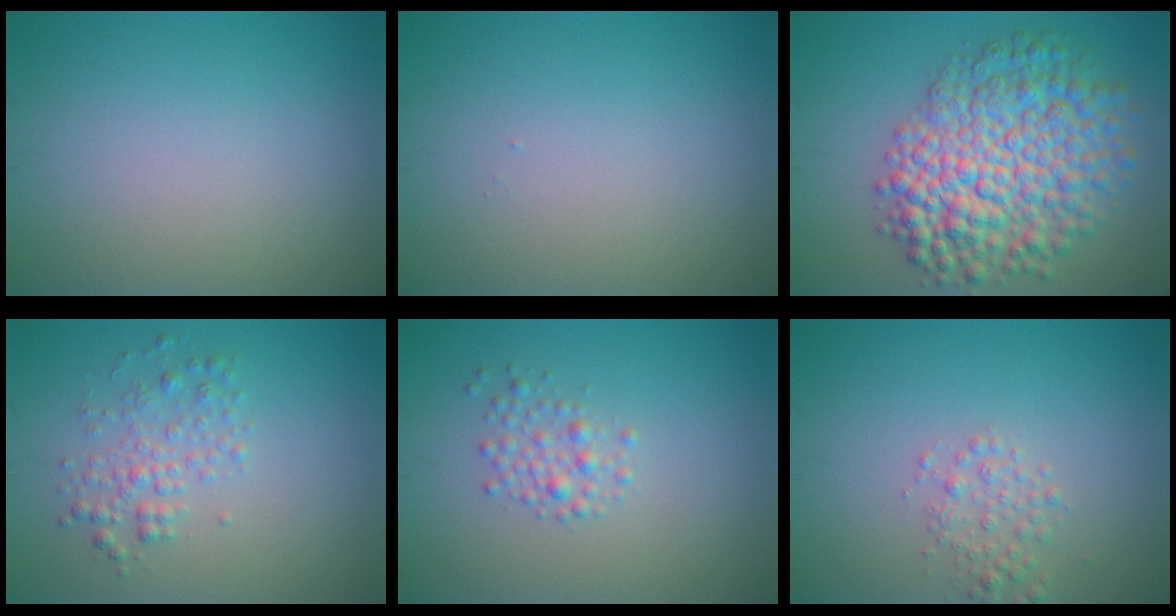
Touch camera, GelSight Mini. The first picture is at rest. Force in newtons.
{"total": 0.0}
{"total": 9.7, "press": 9.7, "slide": 0.3}
{"total": 2.4, "press": 2.4, "slide": 0.1}
{"total": 1.8, "press": 1.8, "slide": 0.0}
{"total": 1.8, "press": 1.8, "slide": 0.1}